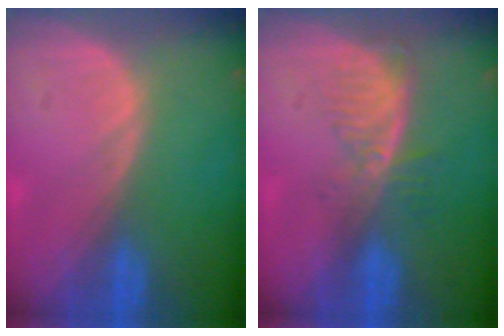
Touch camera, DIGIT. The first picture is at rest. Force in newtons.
{"total": 5.7, "press": 4.9, "slide": 2.9}